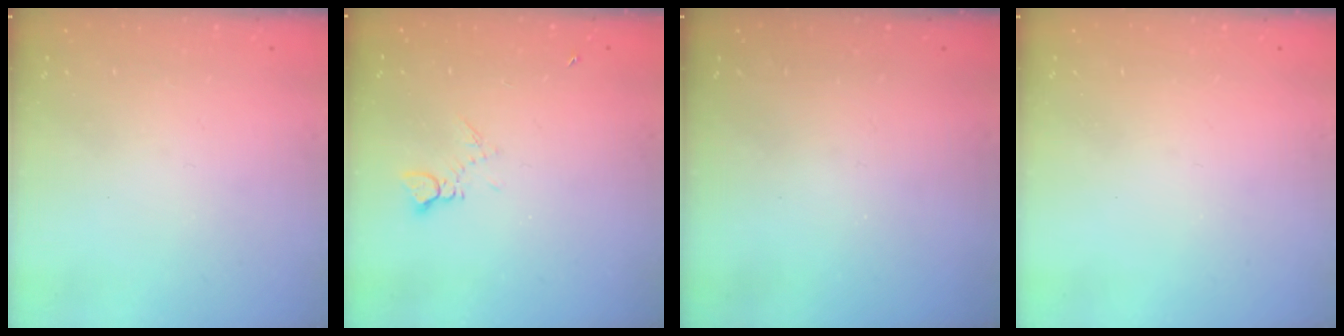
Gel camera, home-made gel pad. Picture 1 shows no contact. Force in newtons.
{"total": 5.6, "press": 5.6, "slide": 0.8}
{"total": 0.0}
{"total": 0.0}